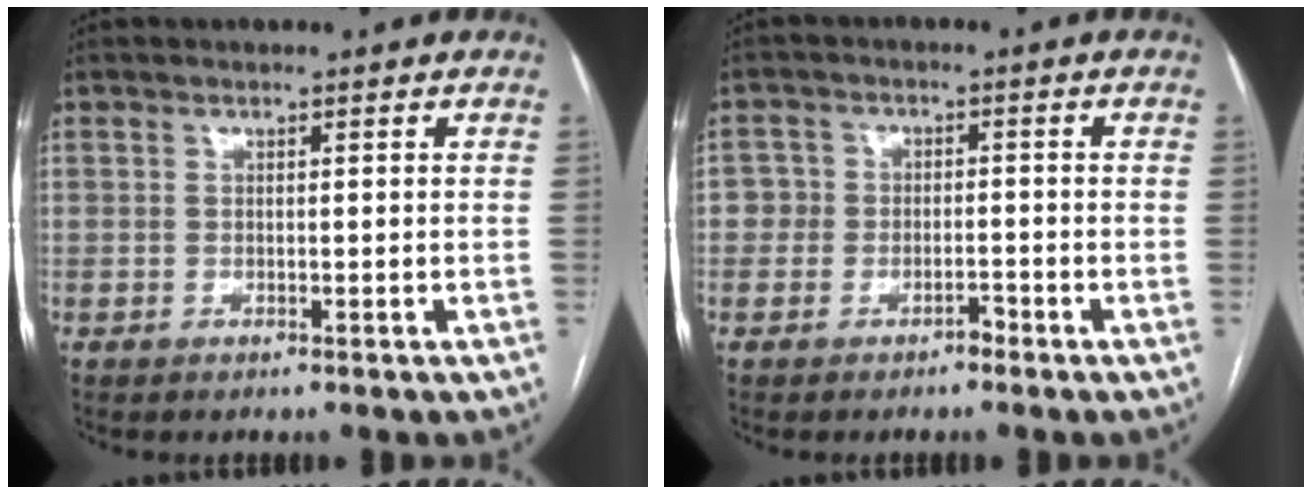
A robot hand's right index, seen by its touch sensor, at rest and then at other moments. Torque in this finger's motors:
{"motor_torque": [0.09, 0.05, 0.04, 0.02]}